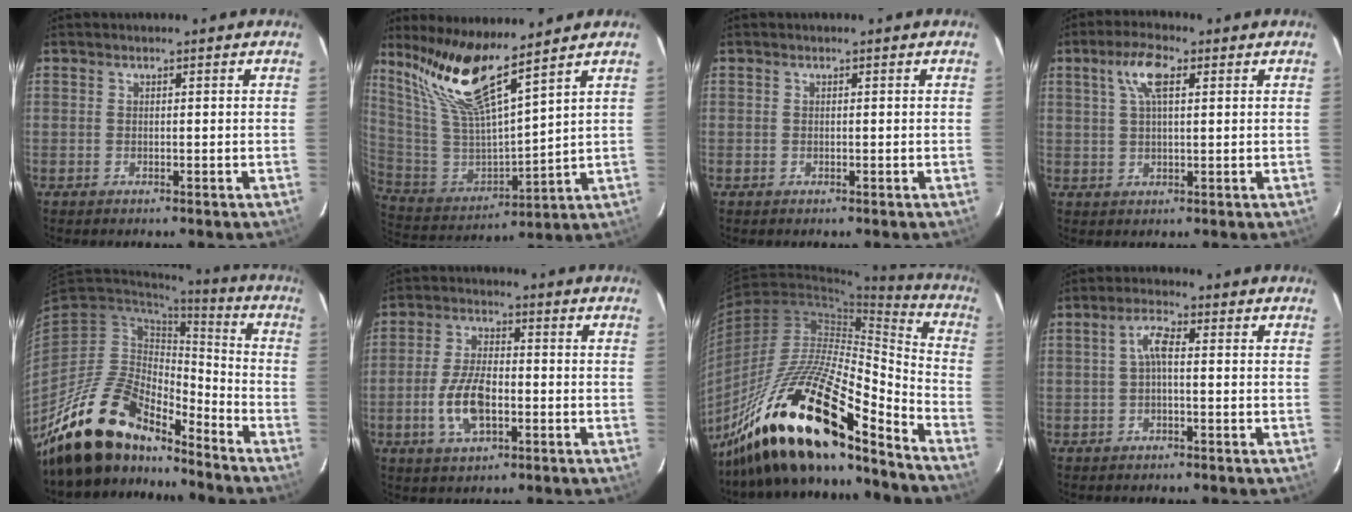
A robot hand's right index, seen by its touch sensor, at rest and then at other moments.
{"total": 15.0, "force": [11.4, 1.4, 9.7], "torque": [-0.179, -0.006, 0.238]}
{"total": 0.0}
{"total": 6.0, "force": [2.4, 2.1, 5.1], "torque": [-0.097, 0.013, 0.046]}
{"total": 18.3, "force": [-15.3, 6.4, 7.7], "torque": [-0.154, 0.005, -0.275]}
{"total": 9.3, "force": [-2.7, 4.4, 7.7], "torque": [-0.161, 0.000, -0.048]}
{"total": 24.7, "force": [-17.7, 5.8, 16.2], "torque": [-0.300, -0.023, -0.330]}
{"total": 3.2, "force": [-0.3, 0.9, 3.1], "torque": [-0.063, 0.011, -0.005]}